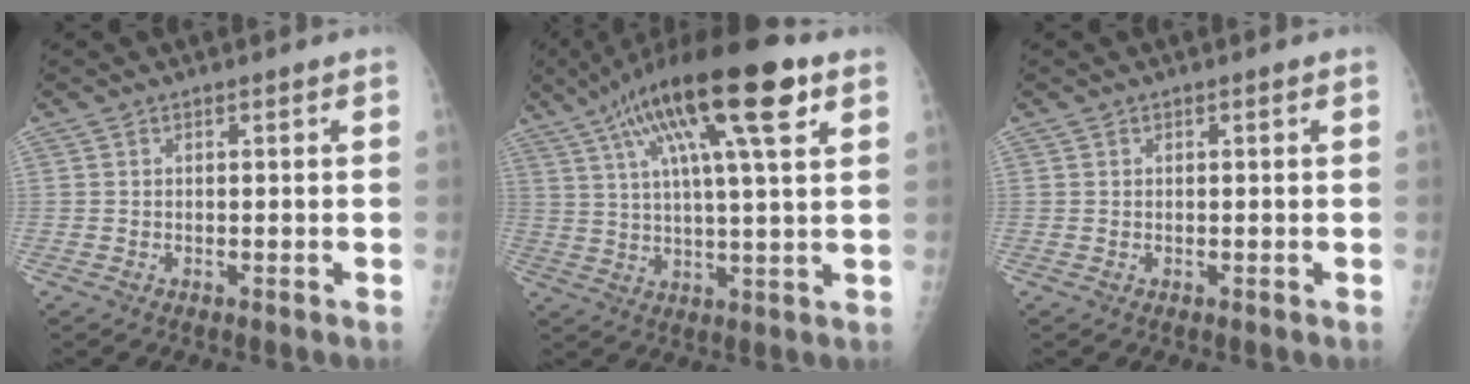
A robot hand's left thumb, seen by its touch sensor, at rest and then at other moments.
{"total": 20.7, "force": [10.0, 4.2, 17.6], "torque": [-0.299, 0.008, 0.165]}
{"total": 0.0}